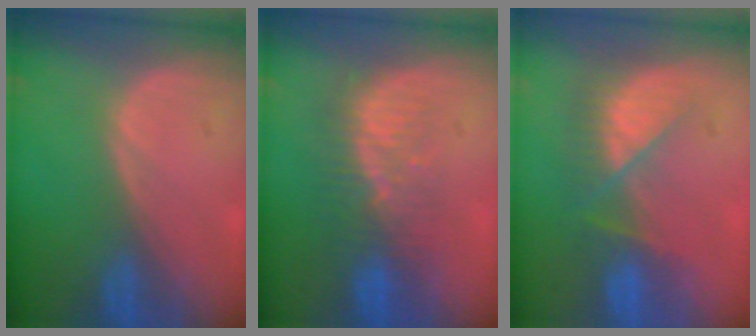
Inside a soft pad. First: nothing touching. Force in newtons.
{"total": 8.2, "press": 7.2, "slide": 3.8}
{"total": 7.7, "press": 6.9, "slide": 3.5}